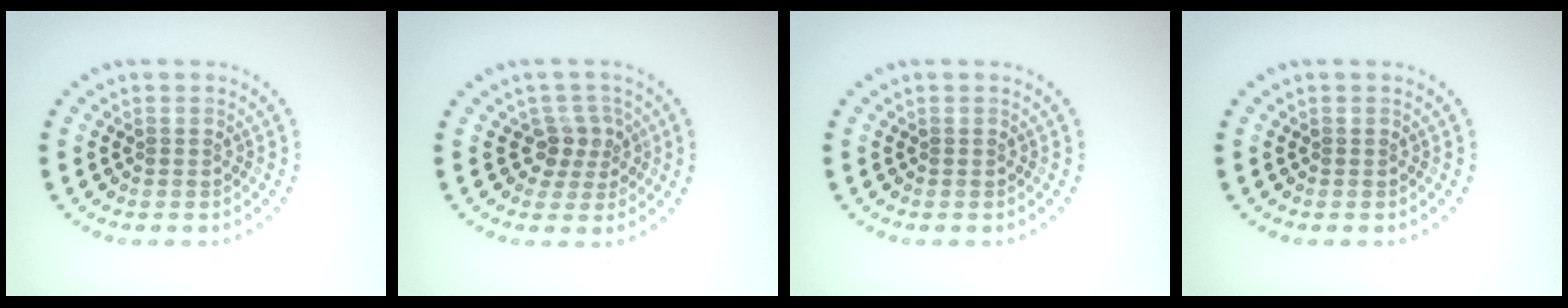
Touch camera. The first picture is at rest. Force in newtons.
{"total": 2.5, "press": 2.0, "slide": 1.5}
{"total": 0.0}
{"total": 0.0}